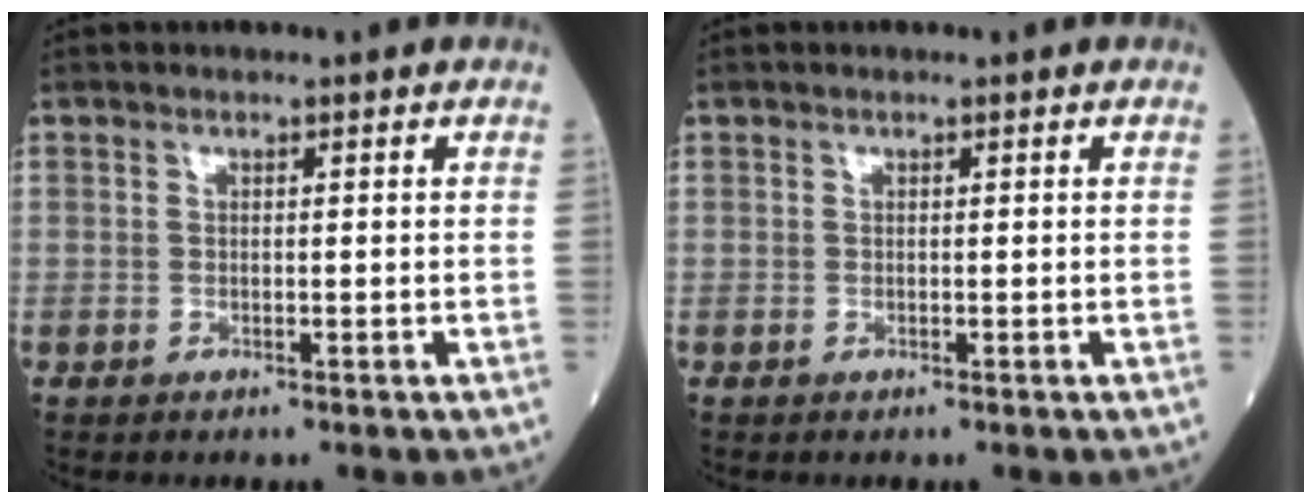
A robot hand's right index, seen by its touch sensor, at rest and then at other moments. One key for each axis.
{"total": 0.0}